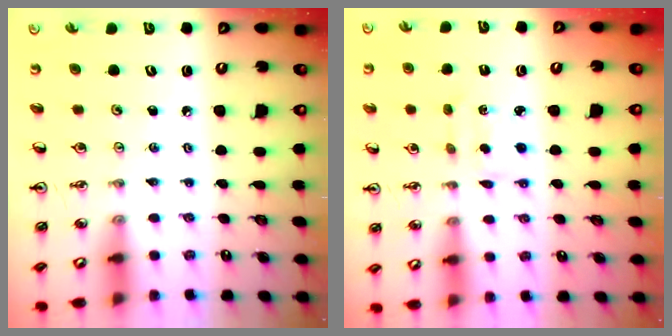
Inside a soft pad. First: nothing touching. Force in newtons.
{"total": 1.9, "press": 1.7, "slide": 0.8}